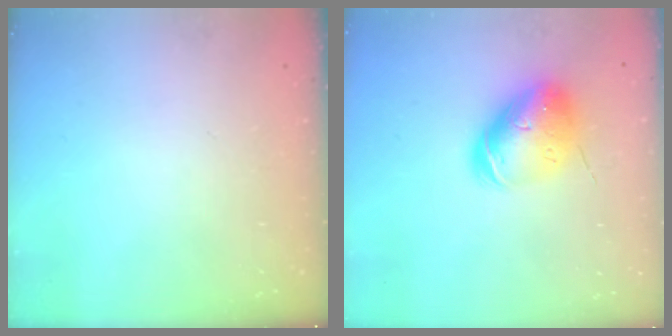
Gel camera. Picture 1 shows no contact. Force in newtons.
{"total": 11.9, "press": 11.7, "slide": 2.1}